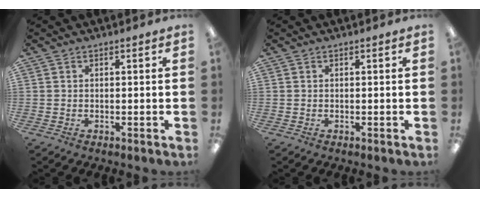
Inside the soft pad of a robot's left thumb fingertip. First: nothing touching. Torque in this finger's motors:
{"motor_torque": [-0.12, 0.10, 0.15, -0.15, 0.00]}